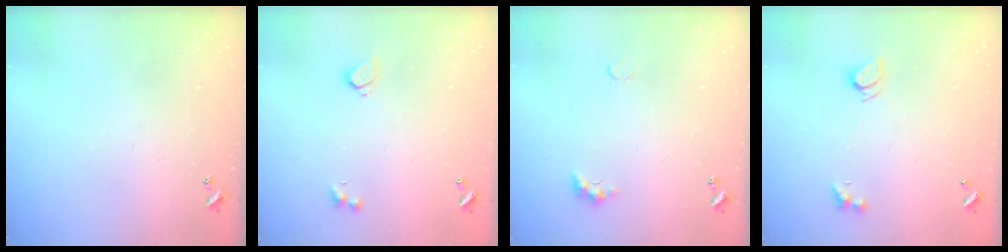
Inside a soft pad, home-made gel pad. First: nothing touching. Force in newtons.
{"total": 1.8, "press": 1.7, "slide": 0.6}
{"total": 2.6, "press": 2.5, "slide": 0.7}
{"total": 2.5, "press": 2.5, "slide": 0.6}